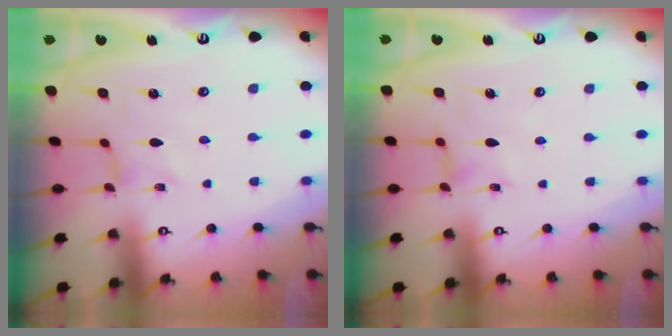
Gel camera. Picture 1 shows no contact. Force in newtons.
{"total": 1.2, "press": 1.2, "slide": 0.2}